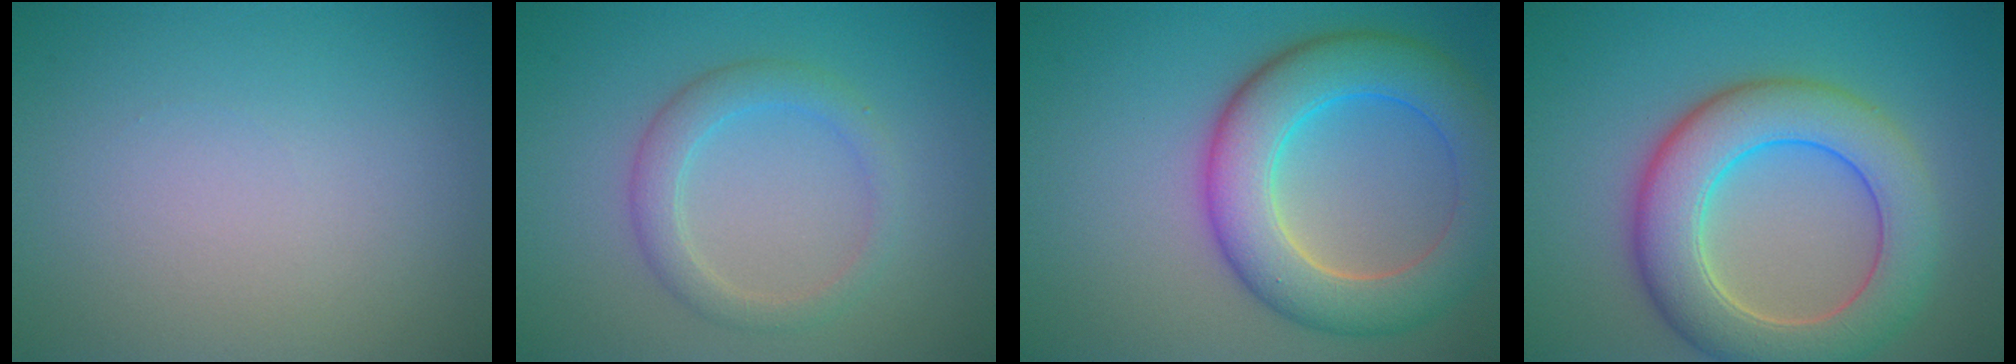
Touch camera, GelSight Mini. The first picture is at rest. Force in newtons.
{"total": 2.8, "press": 2.8, "slide": 0.2}
{"total": 8.2, "press": 8.1, "slide": 0.3}
{"total": 8.4, "press": 8.3, "slide": 0.5}